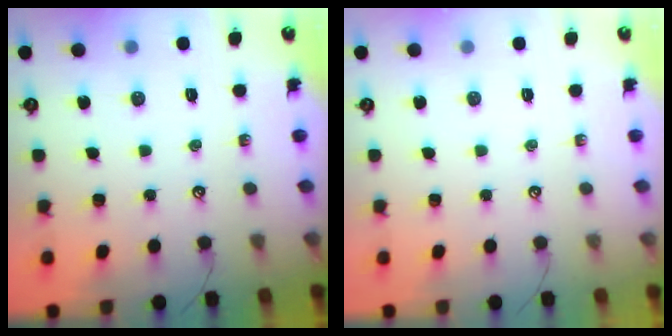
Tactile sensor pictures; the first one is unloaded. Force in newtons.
{"total": 0.0}